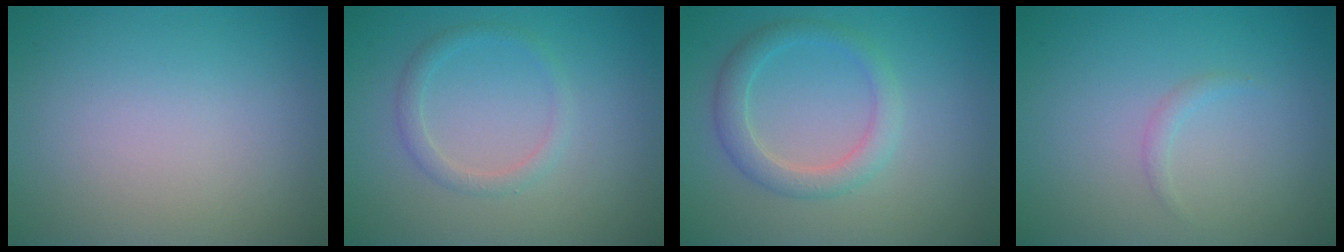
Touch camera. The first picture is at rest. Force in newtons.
{"total": 1.5, "press": 1.5, "slide": 0.1}
{"total": 2.8, "press": 2.8, "slide": 0.1}
{"total": 0.7, "press": 0.7, "slide": 0.1}